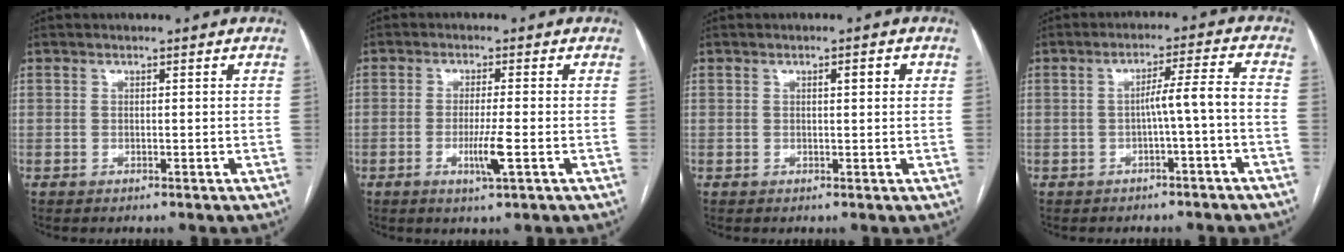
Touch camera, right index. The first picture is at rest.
{"total": 4.3, "force": [-1.3, -0.3, 4.1], "torque": [-0.079, -0.011, -0.023]}
{"total": 2.0, "force": [0.7, 0.5, 1.8], "torque": [-0.024, 0.003, 0.009]}
{"total": 4.9, "force": [-1.4, -0.5, 4.7], "torque": [-0.068, 0.015, -0.019]}